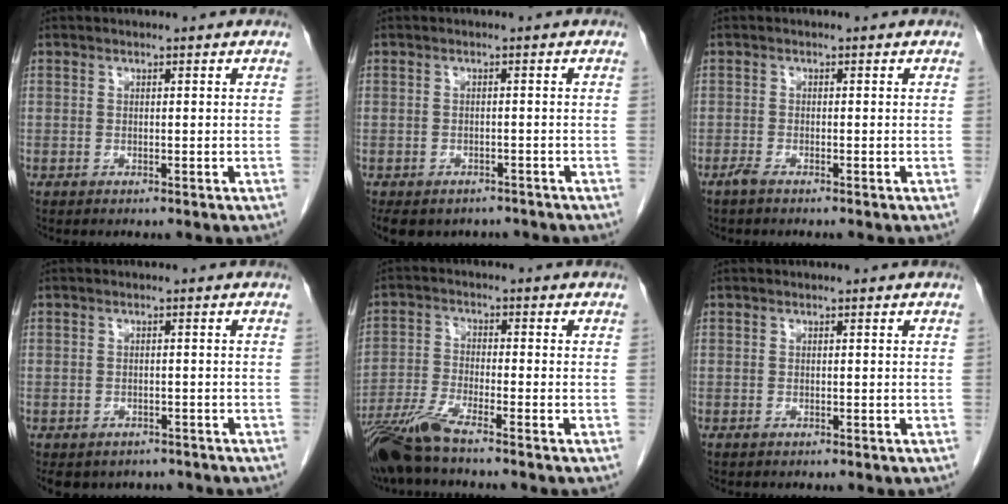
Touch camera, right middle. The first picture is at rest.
{"total": 10.5, "force": [-7.8, 6.2, 3.5], "torque": [-0.085, -0.005, -0.094]}
{"total": 1.2, "force": [-1.0, 0.0, 0.7], "torque": [-0.020, -0.002, -0.021]}
{"total": 7.6, "force": [-5.8, 4.5, 1.9], "torque": [-0.033, -0.001, -0.069]}
{"total": 6.9, "force": [-5.7, -0.6, 3.9], "torque": [-0.081, -0.027, -0.113]}
{"total": 0.0}